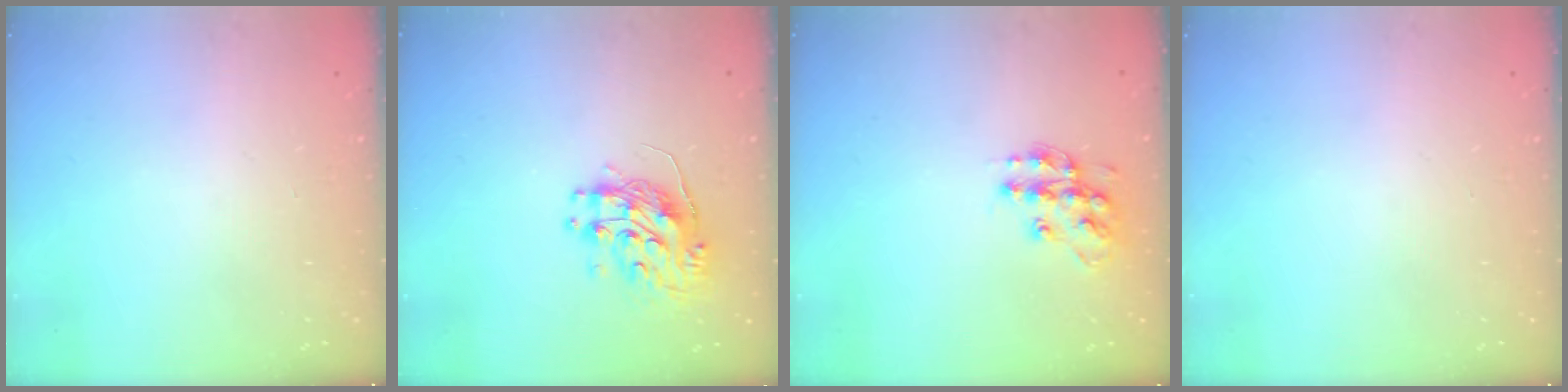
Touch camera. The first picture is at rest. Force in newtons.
{"total": 10.7, "press": 10.6, "slide": 1.2}
{"total": 12.6, "press": 12.5, "slide": 0.9}
{"total": 0.0}